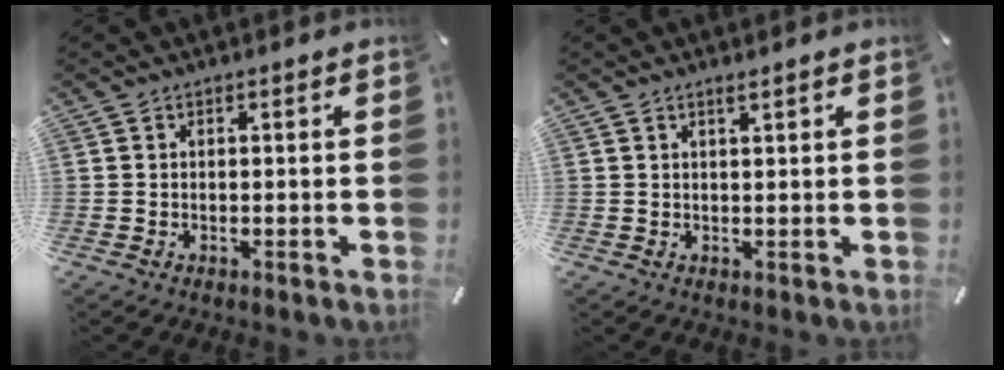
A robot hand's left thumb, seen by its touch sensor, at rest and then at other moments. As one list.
[{"total": 1.4, "force": [1.0, 0.1, 1.0], "torque": [-0.020, -0.002, 0.017]}]